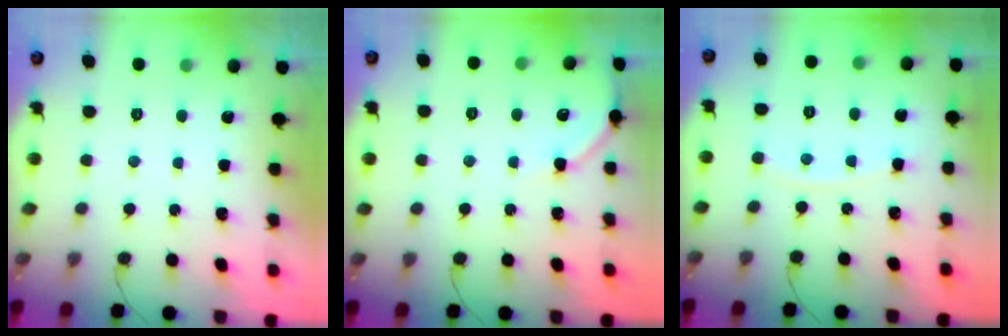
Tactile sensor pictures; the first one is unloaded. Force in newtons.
{"total": 6.7, "press": 6.6, "slide": 0.9}
{"total": 3.7, "press": 3.6, "slide": 0.4}